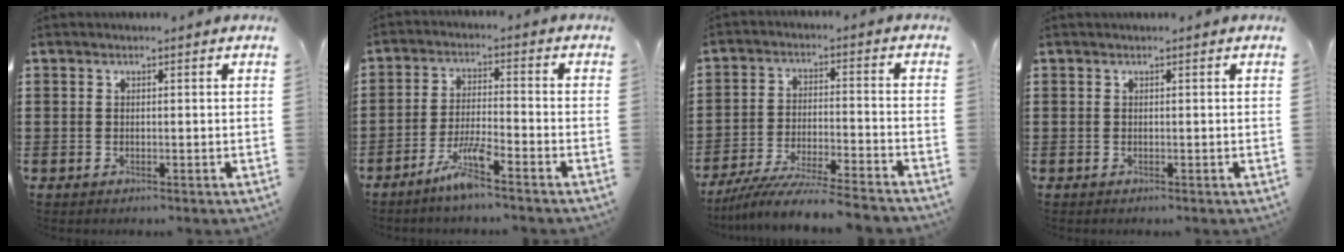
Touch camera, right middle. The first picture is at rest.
{"total": 5.8, "force": [-4.3, 0.4, 3.8], "torque": [-0.082, -0.006, -0.084]}
{"total": 7.5, "force": [-7.1, -0.2, 2.5], "torque": [-0.048, -0.005, -0.139]}
{"total": 0.0}